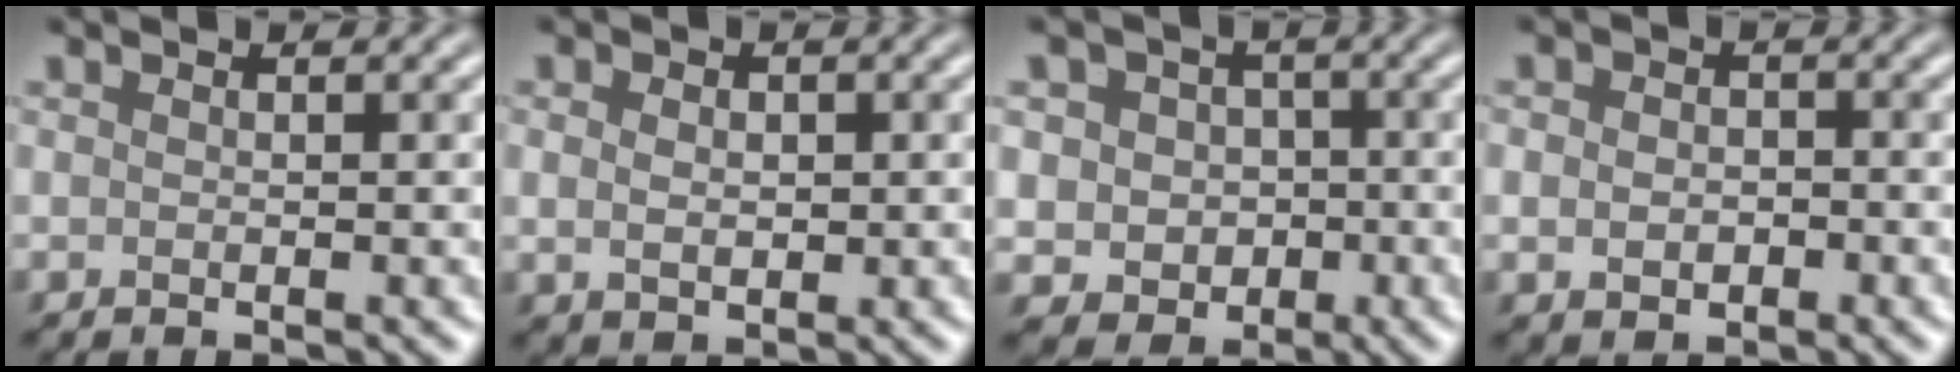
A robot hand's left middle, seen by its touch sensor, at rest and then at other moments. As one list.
[{"total": 2.2, "force": [0.2, 1.6, 1.5], "torque": [-0.026, 0.001, 0.008]}, {"total": 4.7, "force": [0.0, 4.4, 1.8], "torque": [-0.016, 0.013, -0.021]}, {"total": 2.4, "force": [-0.4, 1.9, 1.4], "torque": [-0.012, -0.007, -0.008]}]